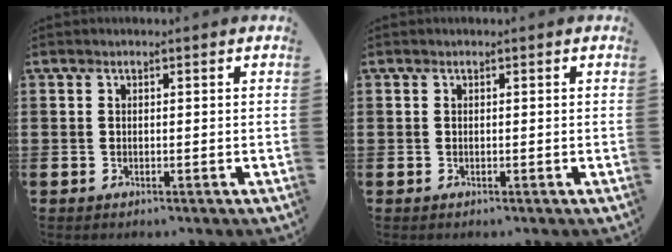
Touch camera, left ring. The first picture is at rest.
{"total": 0.0}